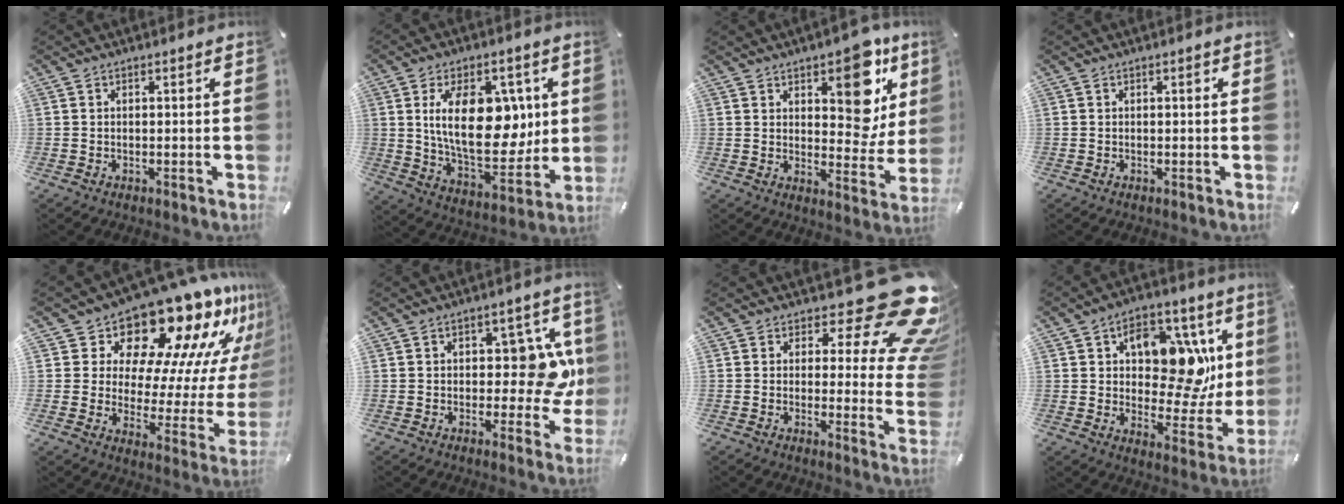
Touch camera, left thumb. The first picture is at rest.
{"total": 19.8, "force": [4.6, 11.3, 15.7], "torque": [-0.266, -0.011, 0.075]}
{"total": 13.8, "force": [7.0, 7.7, 9.2], "torque": [-0.088, -0.054, 0.115]}
{"total": 0.8, "force": [0.2, 0.2, 0.7], "torque": [-0.006, 0.000, 0.000]}
{"total": 20.1, "force": [16.3, 8.4, 8.2], "torque": [-0.094, -0.155, 0.272]}
{"total": 12.7, "force": [0.9, 7.5, 10.1], "torque": [-0.111, -0.002, 0.015]}
{"total": 20.8, "force": [10.6, 8.4, 15.8], "torque": [-0.194, -0.071, 0.172]}
{"total": 16.5, "force": [5.1, 10.5, 11.6], "torque": [-0.149, -0.028, 0.092]}